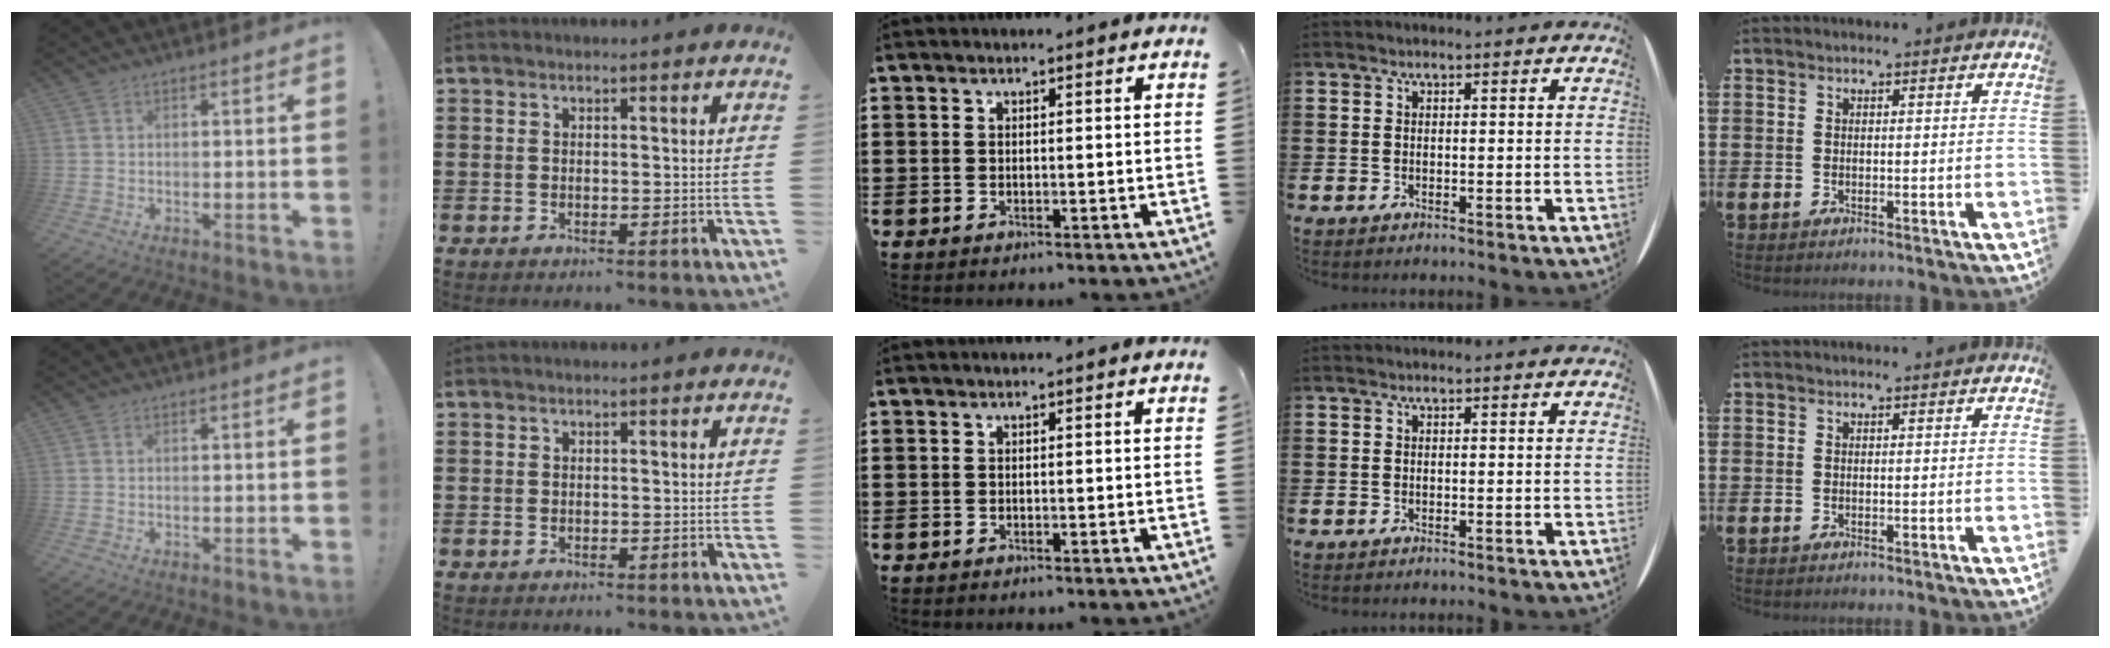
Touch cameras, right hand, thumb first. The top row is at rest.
{}